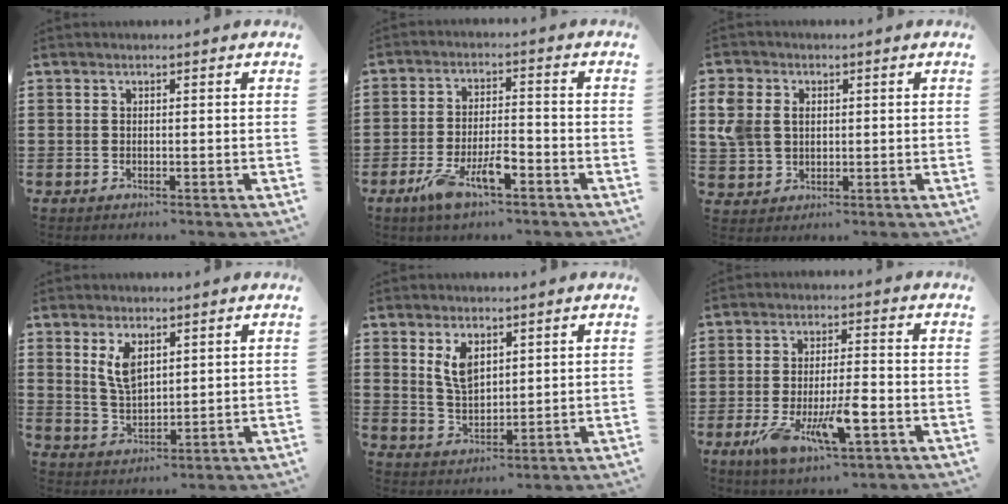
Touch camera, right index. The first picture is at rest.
{"total": 6.9, "force": [-3.9, 2.2, 5.3], "torque": [-0.110, -0.002, -0.072]}
{"total": 5.7, "force": [1.3, 4.8, 2.9], "torque": [-0.092, 0.010, 0.020]}
{"total": 5.2, "force": [2.4, 2.6, 3.8], "torque": [-0.076, 0.002, 0.041]}
{"total": 5.3, "force": [2.5, 2.9, 3.6], "torque": [-0.074, 0.004, 0.044]}
{"total": 9.6, "force": [-3.9, 3.1, 8.3], "torque": [-0.168, -0.010, -0.066]}